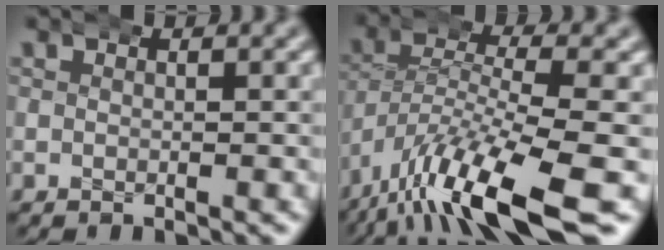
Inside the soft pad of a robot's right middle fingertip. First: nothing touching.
{"total": 8.5, "force": [-4.3, 3.3, 6.5], "torque": [-0.139, -0.022, -0.059]}